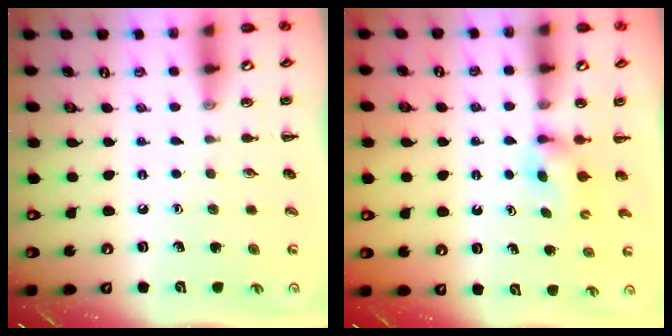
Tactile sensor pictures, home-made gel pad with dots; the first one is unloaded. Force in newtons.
{"total": 2.9, "press": 2.8, "slide": 1.0}